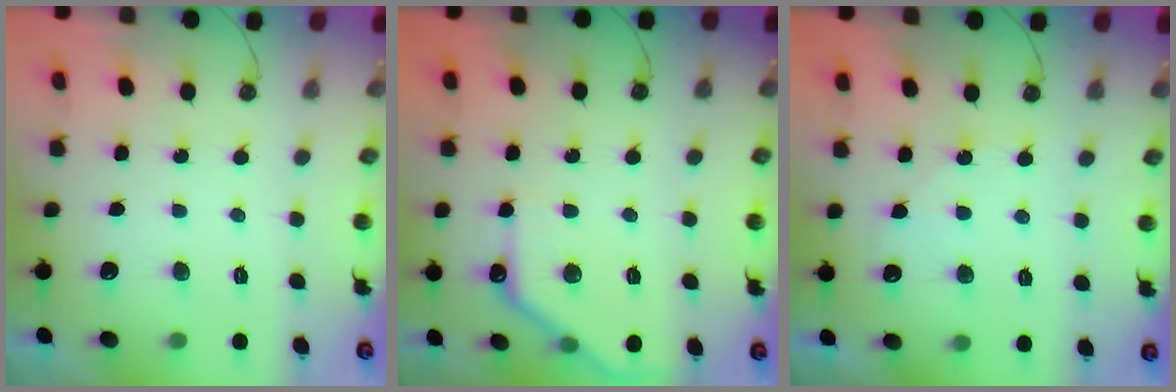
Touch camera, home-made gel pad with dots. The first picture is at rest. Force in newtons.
{"total": 10.9, "press": 10.9, "slide": 0.7}
{"total": 4.5, "press": 4.5, "slide": 0.6}